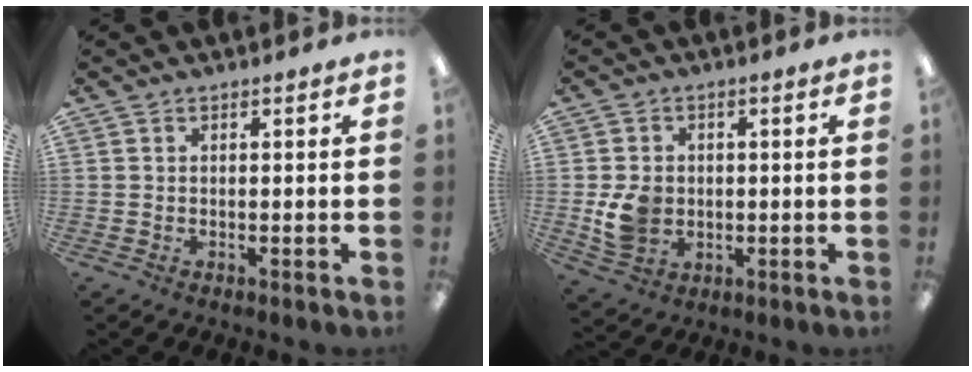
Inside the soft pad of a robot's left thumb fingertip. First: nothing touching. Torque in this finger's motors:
{"motor_torque": [0.14, 0.35, 0.28, -0.31, 0.02]}